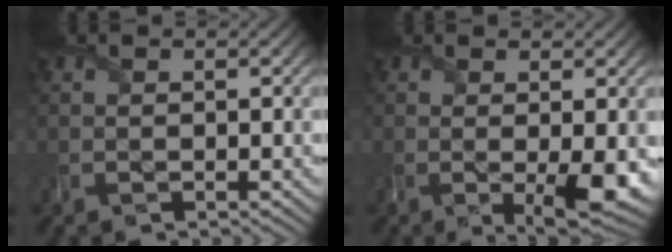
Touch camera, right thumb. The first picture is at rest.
{"total": 5.0, "force": [-0.7, 1.1, 4.8], "torque": [-0.080, -0.011, -0.007]}